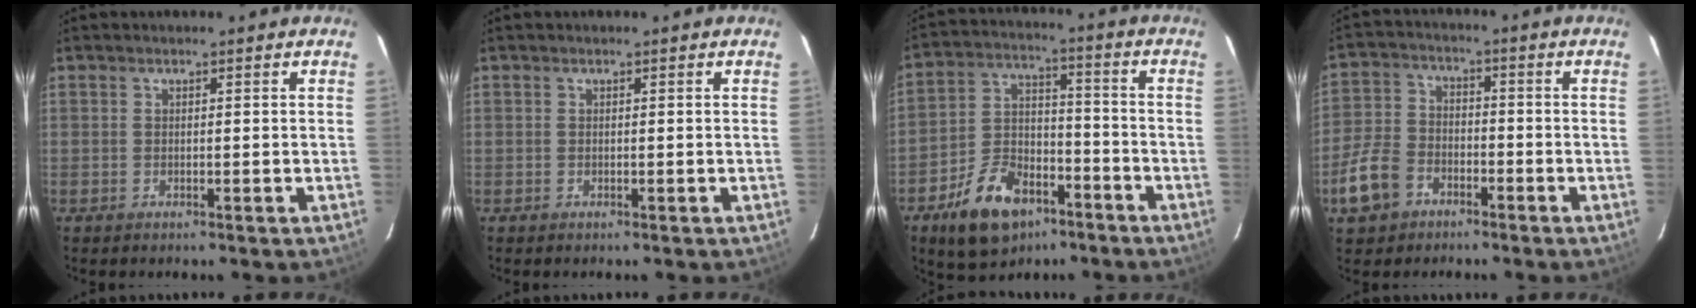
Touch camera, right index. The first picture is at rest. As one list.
[{"total": 0.0}, {"total": 14.5, "force": [-8.7, 8.5, 7.9], "torque": [-0.170, 0.017, -0.138]}, {"total": 9.4, "force": [-5.1, 6.6, 4.3], "torque": [-0.111, 0.015, -0.096]}]